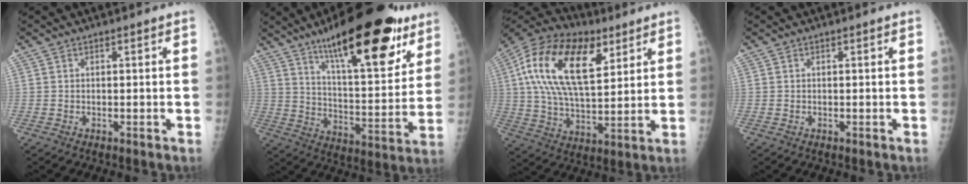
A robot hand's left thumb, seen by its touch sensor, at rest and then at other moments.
{"total": 25.7, "force": [15.8, 8.0, 18.6], "torque": [-0.243, -0.060, 0.244]}
{"total": 22.7, "force": [8.3, 11.7, 17.6], "torque": [-0.312, -0.004, 0.140]}
{"total": 0.0}